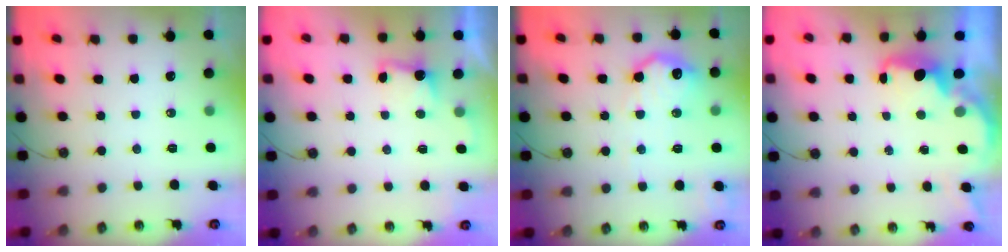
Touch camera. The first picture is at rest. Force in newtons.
{"total": 1.4, "press": 1.0, "slide": 0.9}
{"total": 14.7, "press": 14.7, "slide": 1.0}
{"total": 2.3, "press": 2.2, "slide": 0.9}